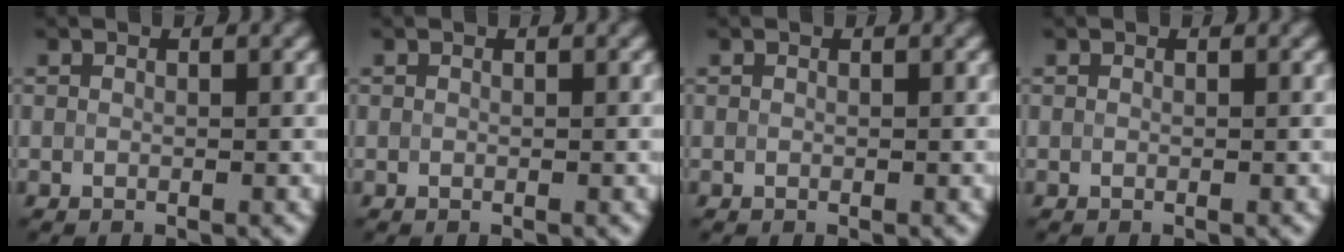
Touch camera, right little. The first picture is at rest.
{"total": 0.0}
{"total": 0.0}
{"total": 0.0}